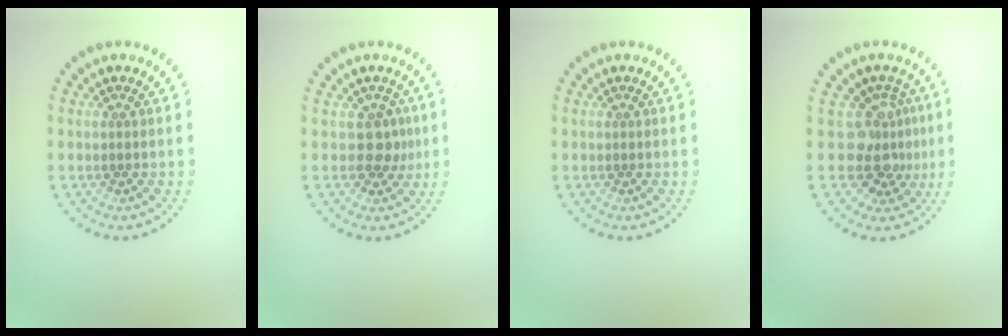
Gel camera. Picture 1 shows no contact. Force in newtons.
{"total": 1.9, "press": 1.6, "slide": 1.0}
{"total": 0.0}
{"total": 3.7, "press": 2.5, "slide": 2.7}